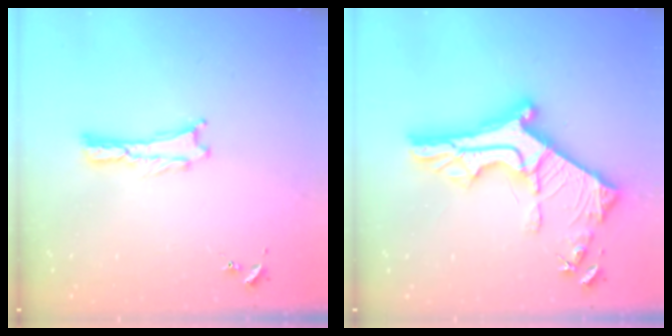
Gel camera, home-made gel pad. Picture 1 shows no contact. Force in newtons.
{"total": 12.7, "press": 12.6, "slide": 1.3}